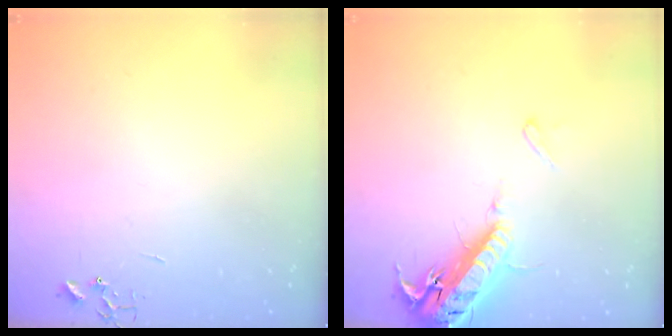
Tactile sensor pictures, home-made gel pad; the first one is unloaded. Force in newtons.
{"total": 17.4, "press": 16.9, "slide": 4.1}